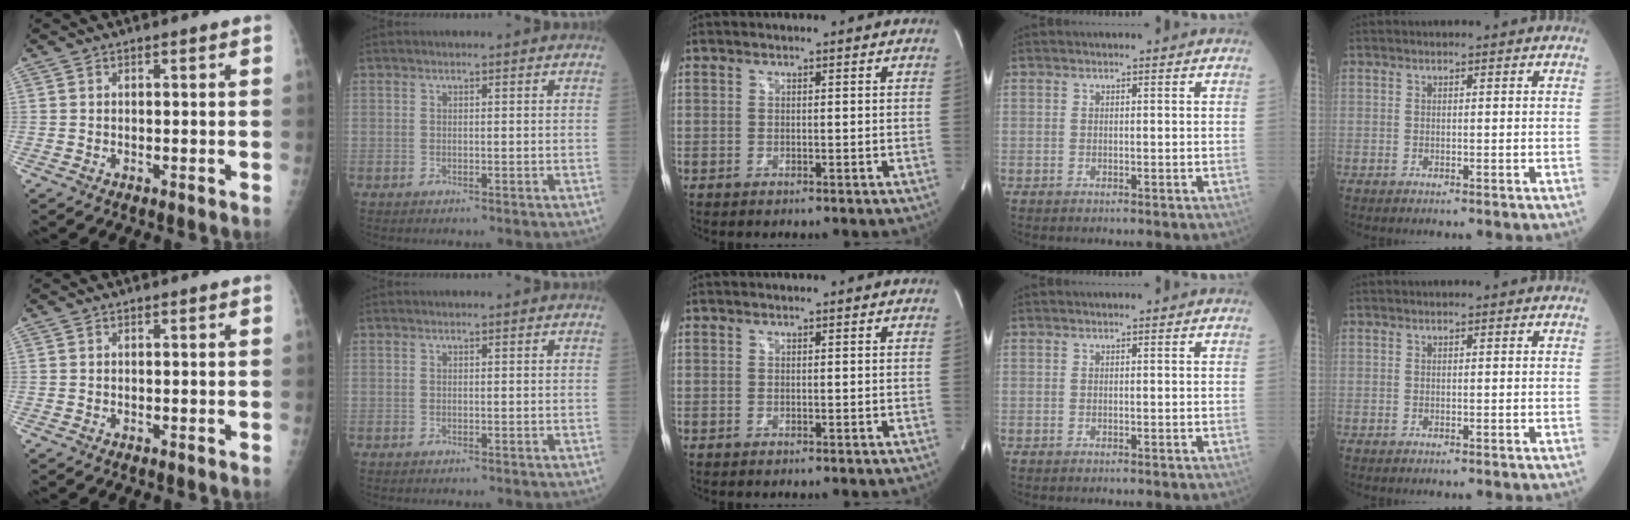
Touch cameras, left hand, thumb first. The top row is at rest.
{}